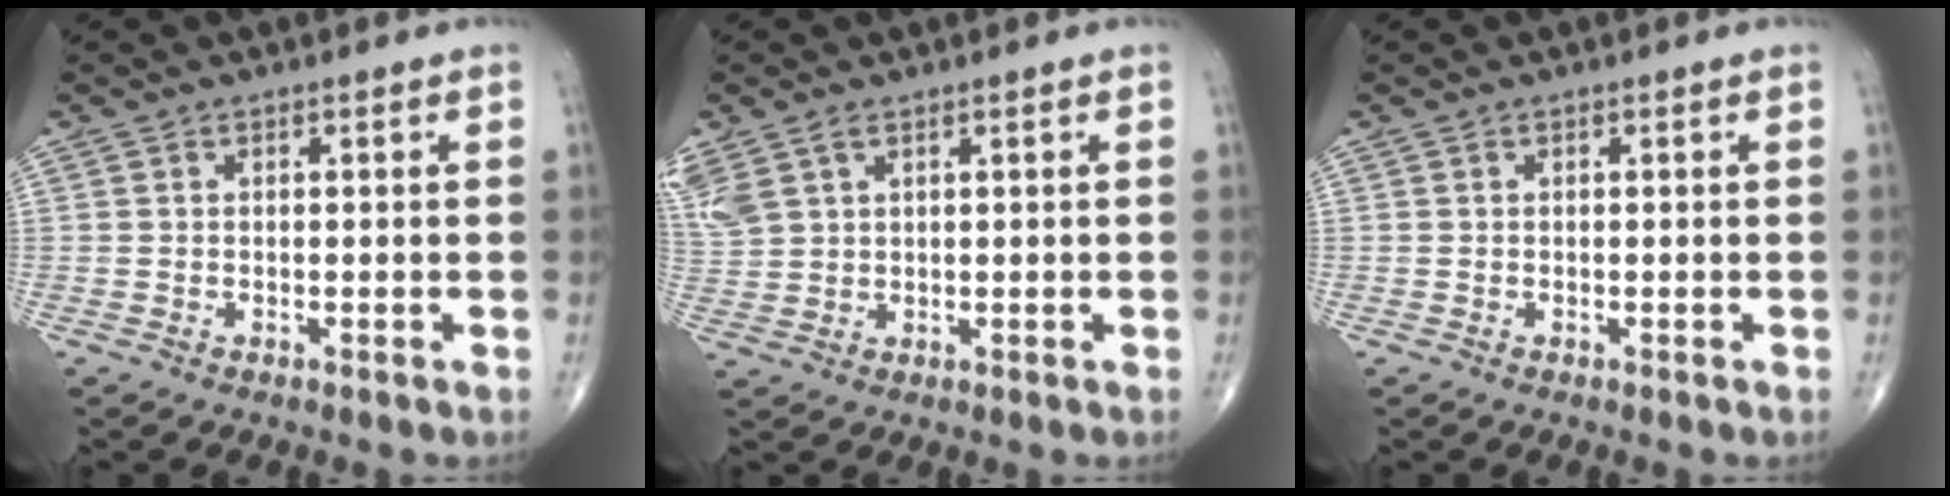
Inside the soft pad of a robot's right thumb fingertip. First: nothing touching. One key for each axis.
{"total": 8.6, "fx": 4.2, "fy": 5.4, "fz": 5.2, "tx": -0.147, "ty": 0.007, "tz": 0.093}
{"total": 0.0}